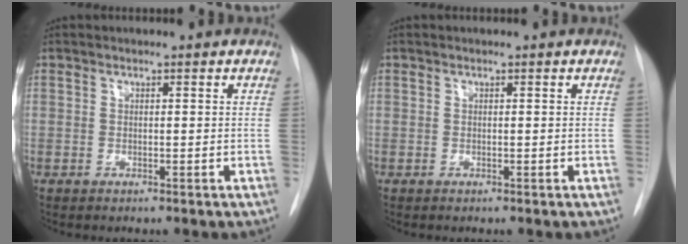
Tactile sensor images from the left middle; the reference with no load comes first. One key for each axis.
{"total": 0.0}